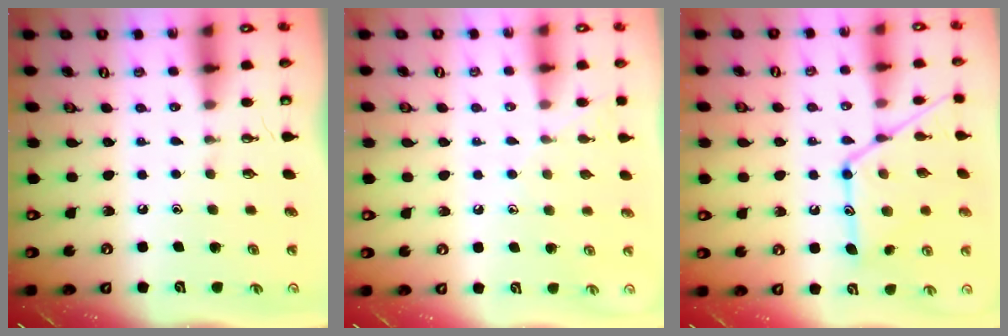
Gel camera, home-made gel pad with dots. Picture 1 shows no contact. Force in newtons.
{"total": 7.7, "press": 7.6, "slide": 0.8}
{"total": 15.4, "press": 15.4, "slide": 1.1}